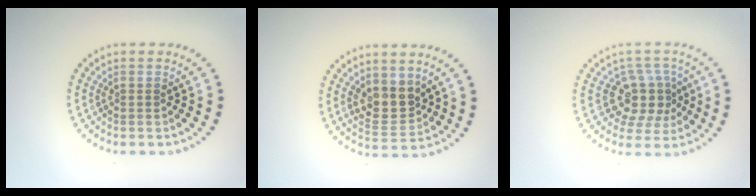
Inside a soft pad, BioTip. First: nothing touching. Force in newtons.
{"total": 3.2, "press": 2.9, "slide": 1.3}
{"total": 4.1, "press": 3.4, "slide": 2.2}